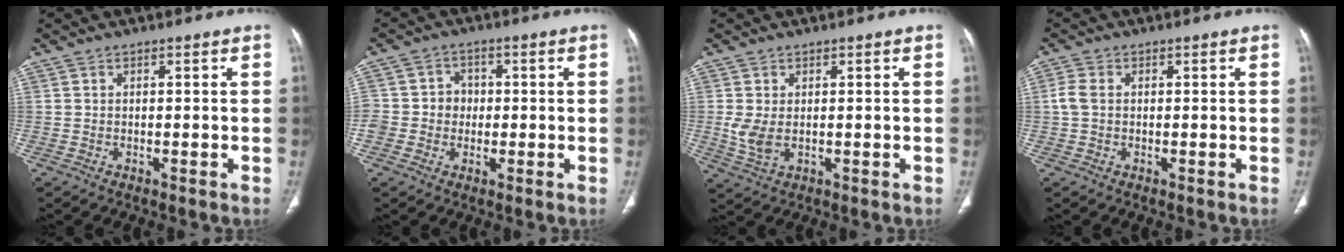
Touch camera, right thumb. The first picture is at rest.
{"total": 6.0, "force": [-0.5, 5.6, 2.3], "torque": [-0.011, 0.018, -0.012]}
{"total": 4.1, "force": [0.1, 2.5, 3.3], "torque": [-0.079, -0.007, 0.010]}
{"total": 2.7, "force": [0.1, 1.9, 1.9], "torque": [-0.051, 0.005, 0.000]}